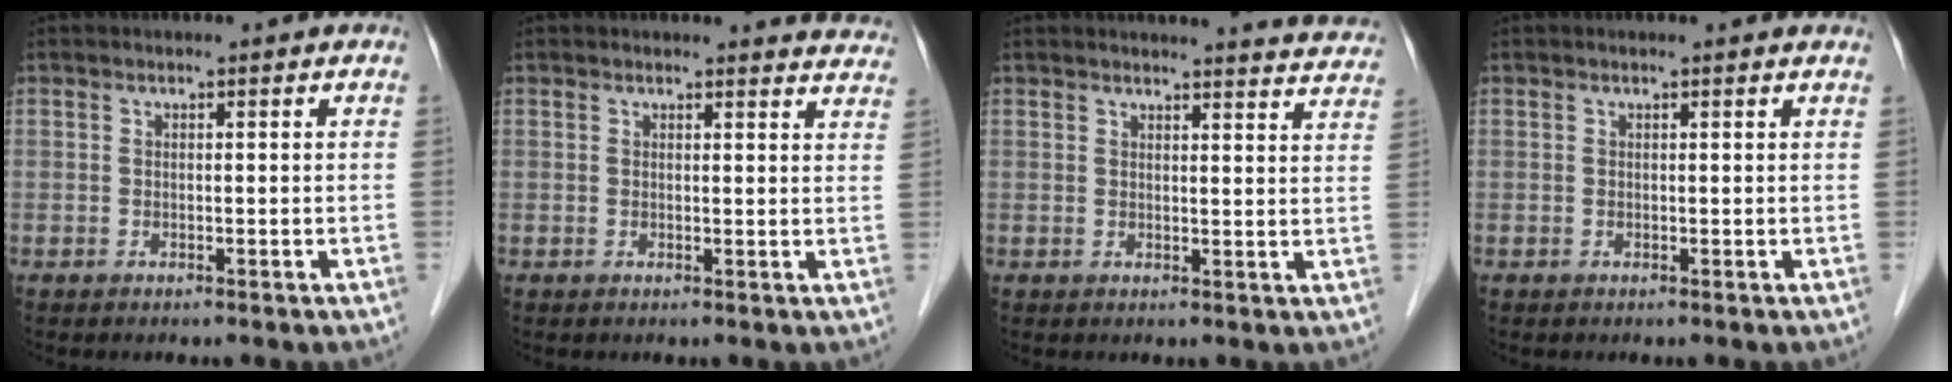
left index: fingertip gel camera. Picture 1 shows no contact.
{"total": 6.0, "force": [5.9, 0.9, 0.3], "torque": [0.016, -0.025, 0.033]}
{"total": 10.2, "force": [10.0, 0.4, 1.7], "torque": [-0.006, -0.038, 0.090]}
{"total": 1.7, "force": [1.6, 0.1, 0.5], "torque": [-0.015, 0.008, 0.013]}